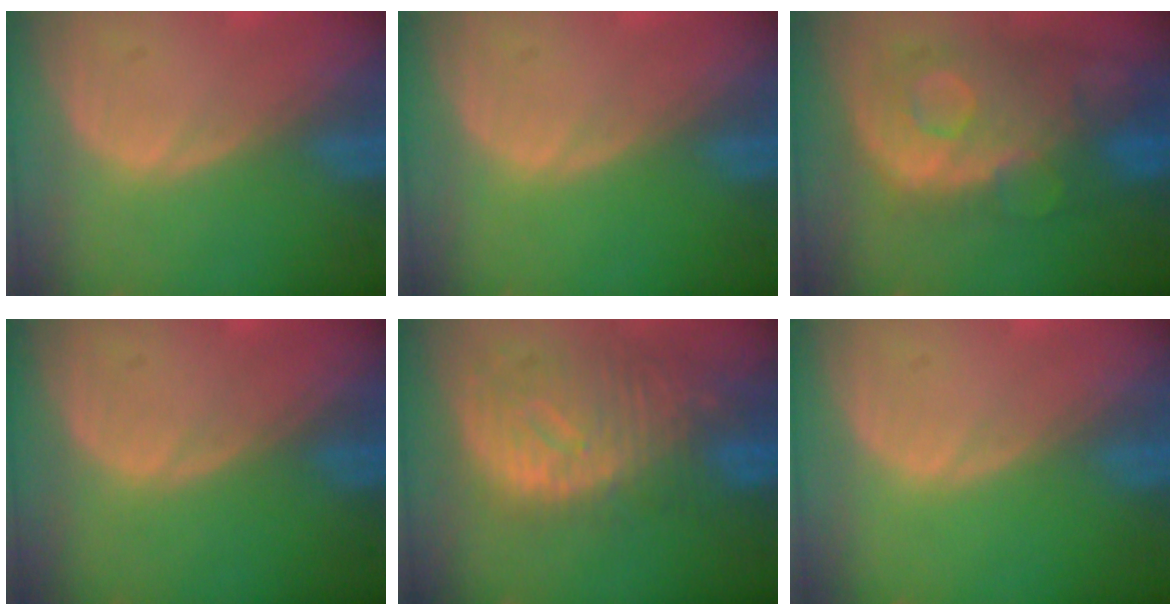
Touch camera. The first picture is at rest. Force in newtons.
{"total": 0.0}
{"total": 11.2, "press": 9.8, "slide": 5.5}
{"total": 0.0}
{"total": 10.9, "press": 9.6, "slide": 5.2}
{"total": 0.0}